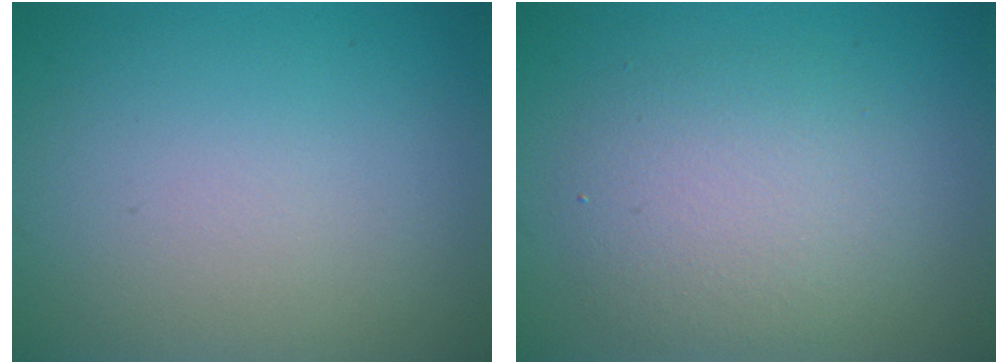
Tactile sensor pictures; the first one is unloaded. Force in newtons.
{"total": 4.2, "press": 4.2, "slide": 0.1}